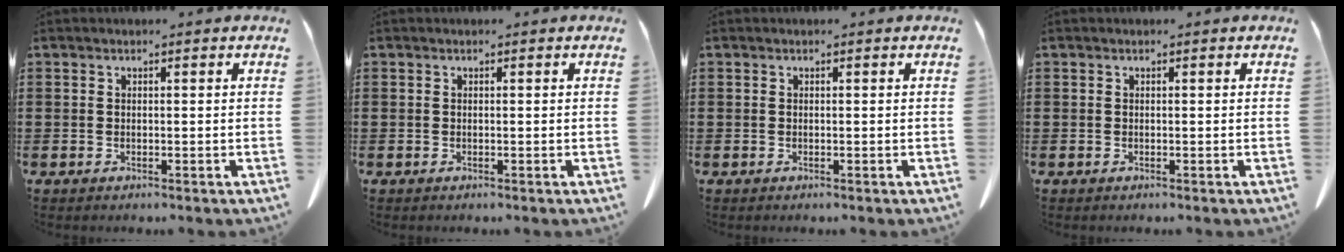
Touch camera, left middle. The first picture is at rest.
{"total": 0.0}
{"total": 0.0}
{"total": 0.0}